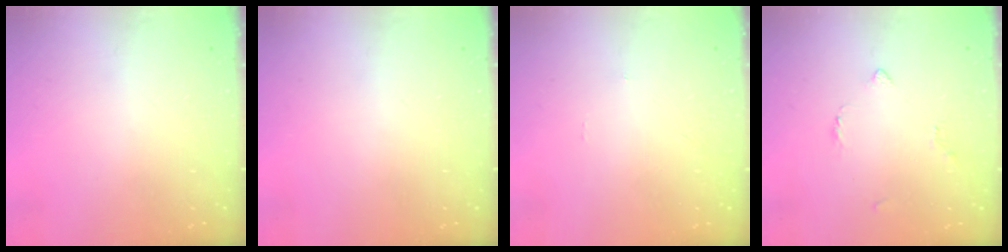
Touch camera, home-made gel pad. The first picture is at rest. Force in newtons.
{"total": 0.0}
{"total": 0.0}
{"total": 2.8, "press": 2.7, "slide": 0.7}